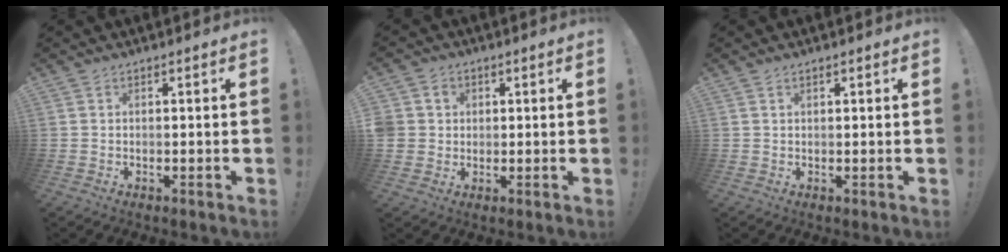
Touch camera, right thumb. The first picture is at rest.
{"total": 4.8, "force": [0.9, 4.7, 1.0], "torque": [-0.026, 0.001, 0.019]}
{"total": 1.0, "force": [0.6, 0.5, 0.6], "torque": [-0.007, 0.000, 0.009]}